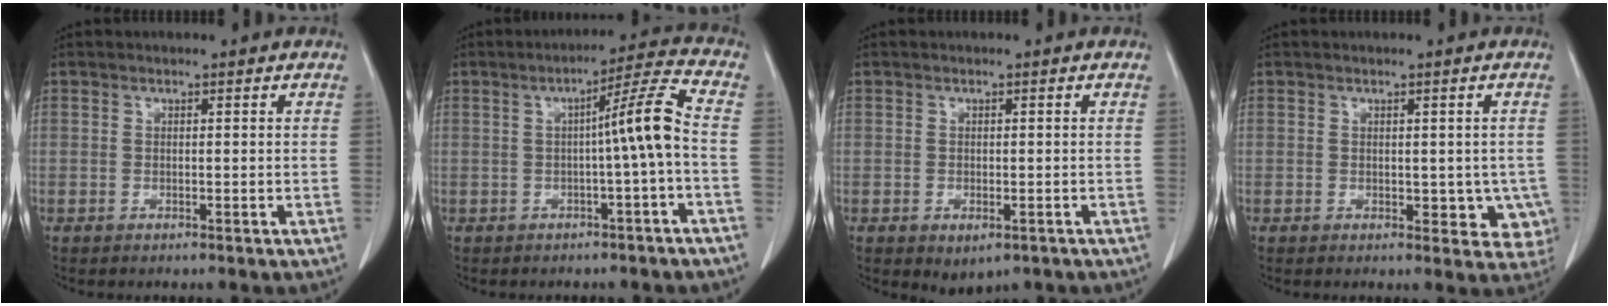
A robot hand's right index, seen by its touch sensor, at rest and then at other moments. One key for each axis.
{"total": 7.0, "fx": -0.9, "fy": -1.0, "fz": 6.8, "tx": -0.103, "ty": 0.019, "tz": -0.013}
{"total": 2.9, "fx": -1.6, "fy": 1.7, "fz": 1.8, "tx": -0.023, "ty": -0.006, "tz": -0.009}
{"total": 5.3, "fx": -0.5, "fy": 3.4, "fz": 4.1, "tx": -0.019, "ty": 0.001, "tz": -0.001}